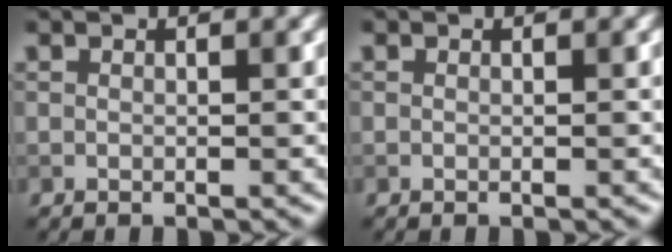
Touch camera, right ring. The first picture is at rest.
{"total": 0.0}